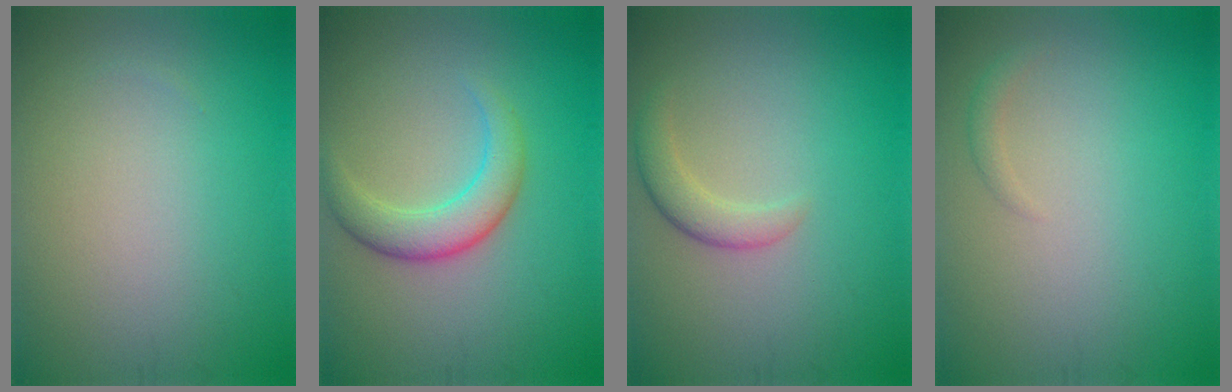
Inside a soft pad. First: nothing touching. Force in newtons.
{"total": 3.9, "press": 3.9, "slide": 0.1}
{"total": 2.2, "press": 2.2, "slide": 0.2}
{"total": 0.8, "press": 0.8, "slide": 0.1}